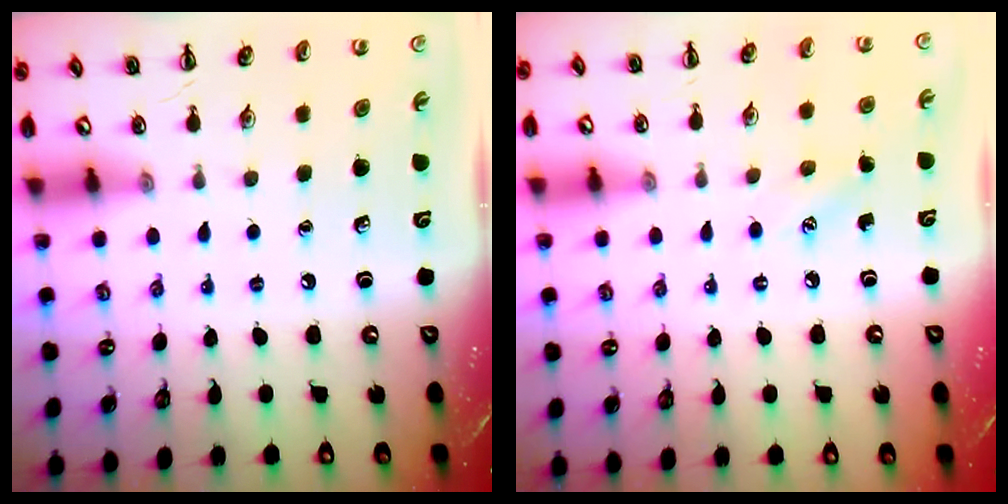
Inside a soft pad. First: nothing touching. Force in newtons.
{"total": 5.4, "press": 5.2, "slide": 1.3}